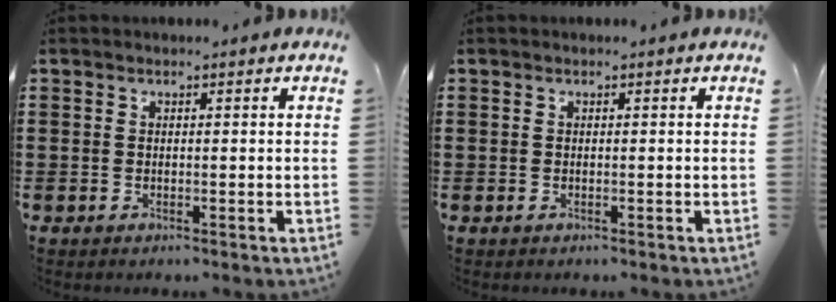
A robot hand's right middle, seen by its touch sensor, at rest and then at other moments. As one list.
[{"total": 0.0}]